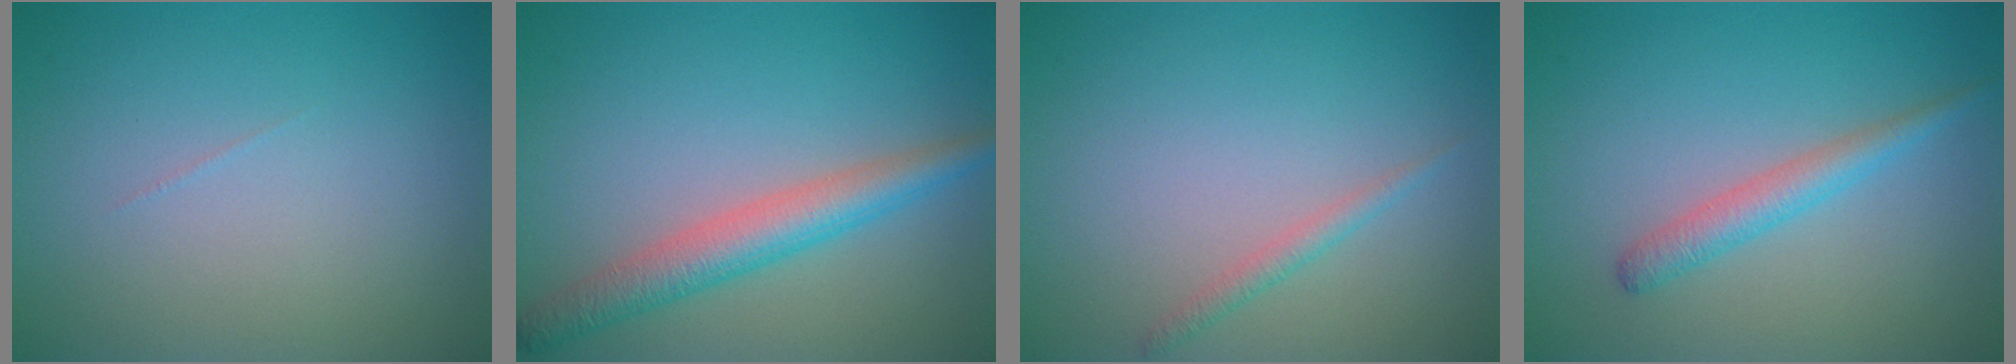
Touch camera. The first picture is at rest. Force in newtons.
{"total": 4.2, "press": 4.2, "slide": 0.1}
{"total": 1.2, "press": 1.2, "slide": 0.0}
{"total": 2.3, "press": 2.3, "slide": 0.0}